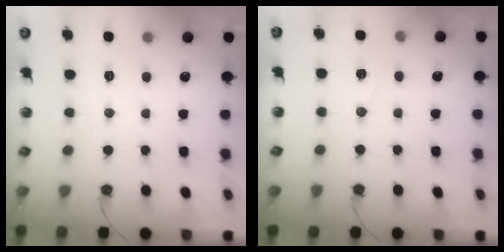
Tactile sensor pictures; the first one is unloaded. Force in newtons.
{"total": 6.4, "press": 4.6, "slide": 4.5}